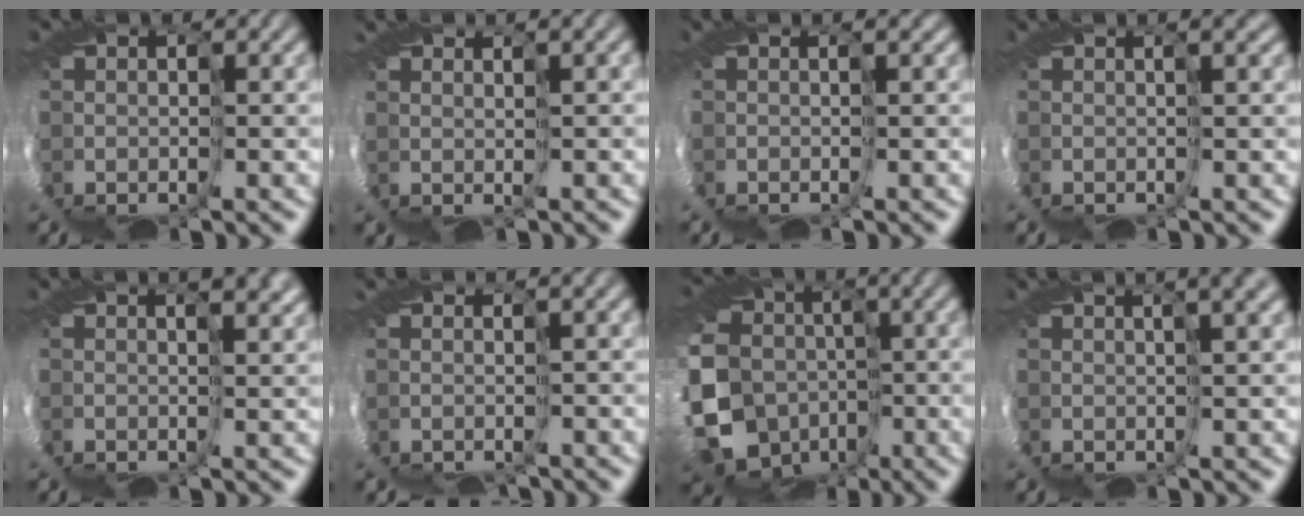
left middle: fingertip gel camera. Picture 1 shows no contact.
{"total": 1.6, "force": [1.2, -0.9, -0.5], "torque": [0.013, -0.013, 0.034]}
{"total": 2.8, "force": [-0.6, -2.0, -1.9], "torque": [0.033, -0.007, 0.000]}
{"total": 3.3, "force": [-0.2, -2.8, -1.7], "torque": [0.022, -0.006, 0.009]}
{"total": 1.8, "force": [0.9, -1.5, 0.0], "torque": [-0.008, -0.004, 0.025]}
{"total": 3.5, "force": [-2.2, -1.6, -2.1], "torque": [0.037, -0.012, -0.006]}
{"total": 11.4, "force": [-4.4, 10.4, 1.7], "torque": [-0.110, -0.057, -0.079]}
{"total": 2.7, "force": [1.3, -2.2, 1.0], "torque": [-0.018, 0.002, 0.031]}